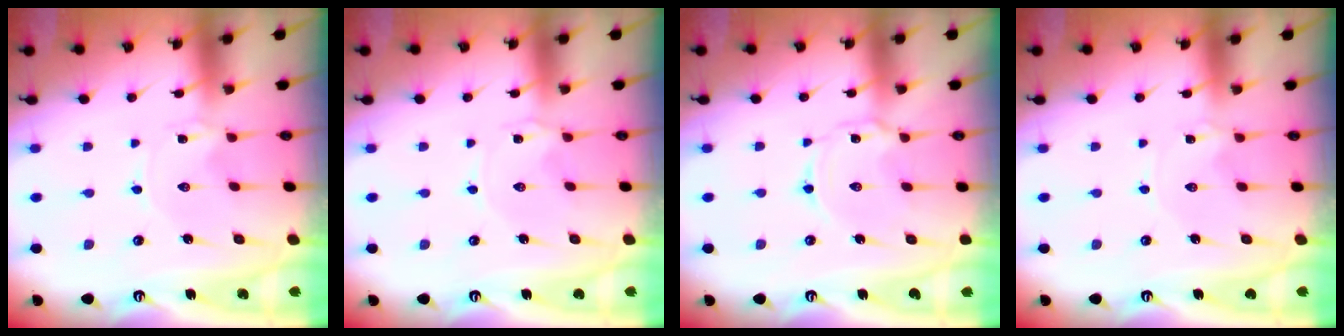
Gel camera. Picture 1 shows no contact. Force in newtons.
{"total": 2.5, "press": 2.5, "slide": 0.4}
{"total": 2.3, "press": 2.3, "slide": 0.2}
{"total": 2.0, "press": 2.0, "slide": 0.3}